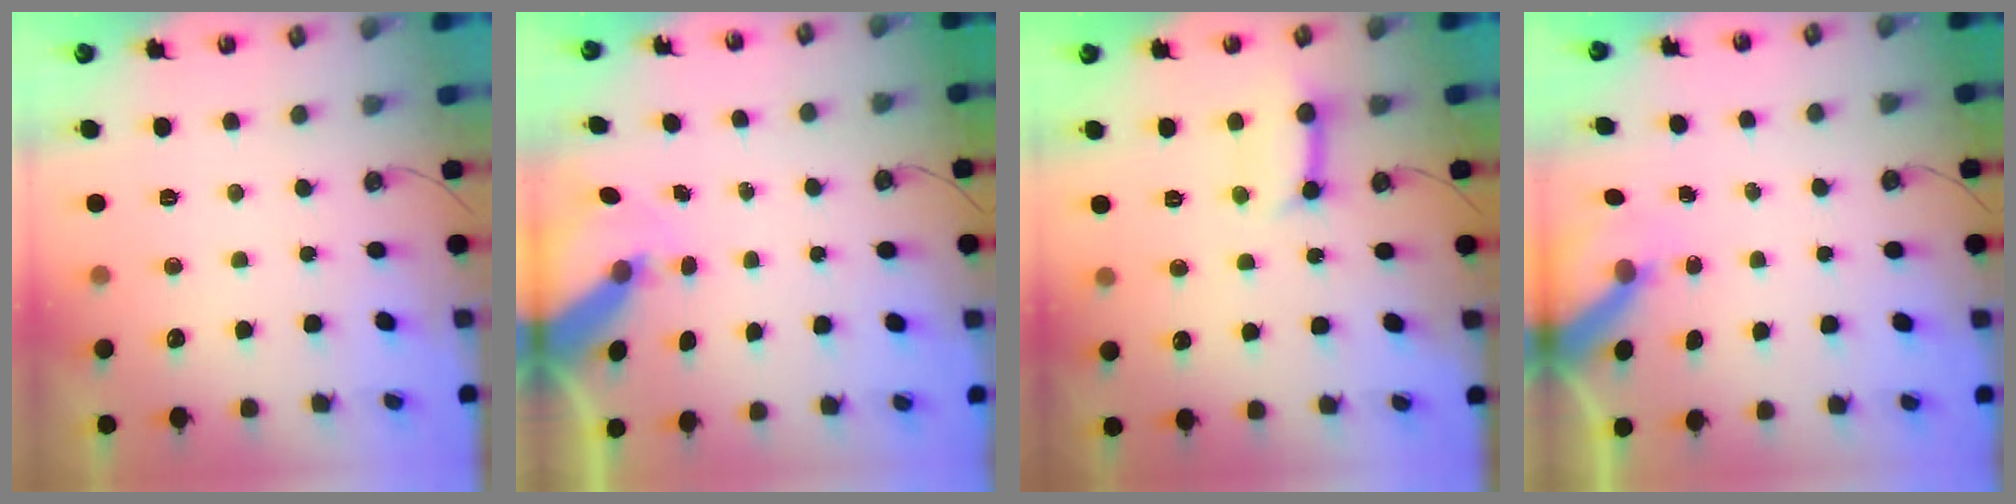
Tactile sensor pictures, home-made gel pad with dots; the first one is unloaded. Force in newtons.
{"total": 8.3, "press": 8.3, "slide": 0.8}
{"total": 9.7, "press": 9.6, "slide": 1.0}
{"total": 6.5, "press": 6.5, "slide": 0.7}